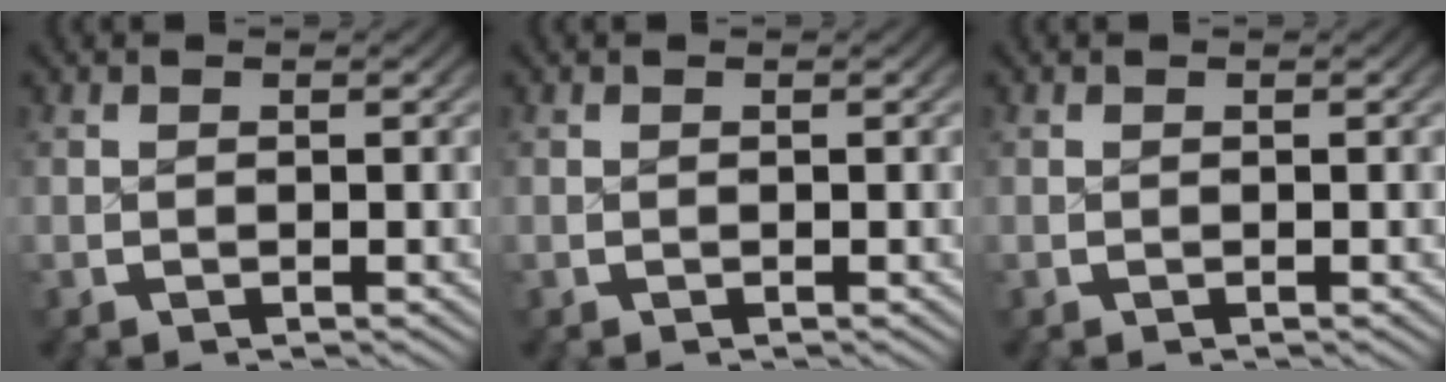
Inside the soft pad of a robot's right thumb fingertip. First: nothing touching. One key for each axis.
{"total": 0.0}
{"total": 0.0}